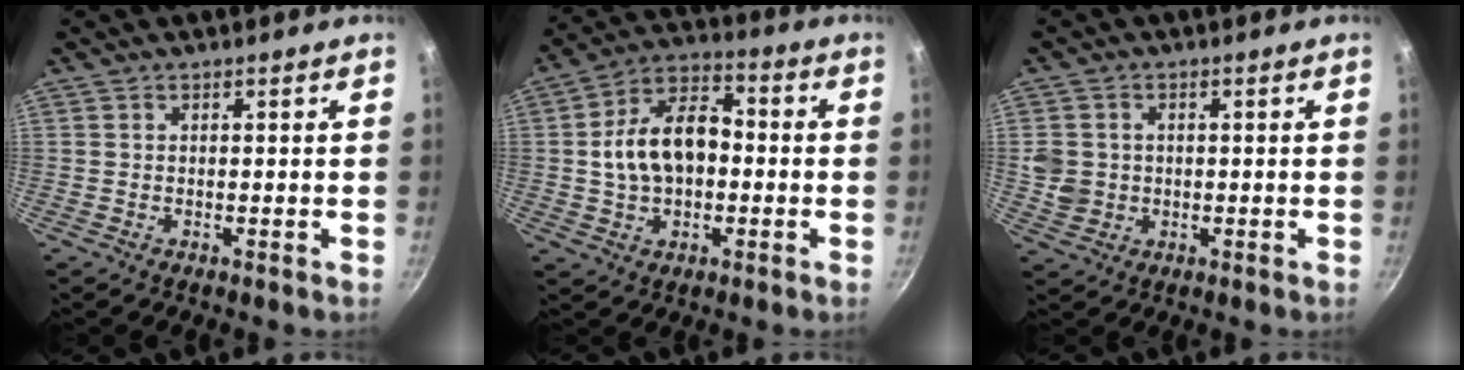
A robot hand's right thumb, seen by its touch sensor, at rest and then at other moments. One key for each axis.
{"total": 13.5, "fx": -0.1, "fy": 8.7, "fz": 10.4, "tx": -0.164, "ty": 0.029, "tz": -0.008}
{"total": 5.1, "fx": 0.1, "fy": 4.6, "fz": 2.3, "tx": -0.030, "ty": 0.002, "tz": 0.009}